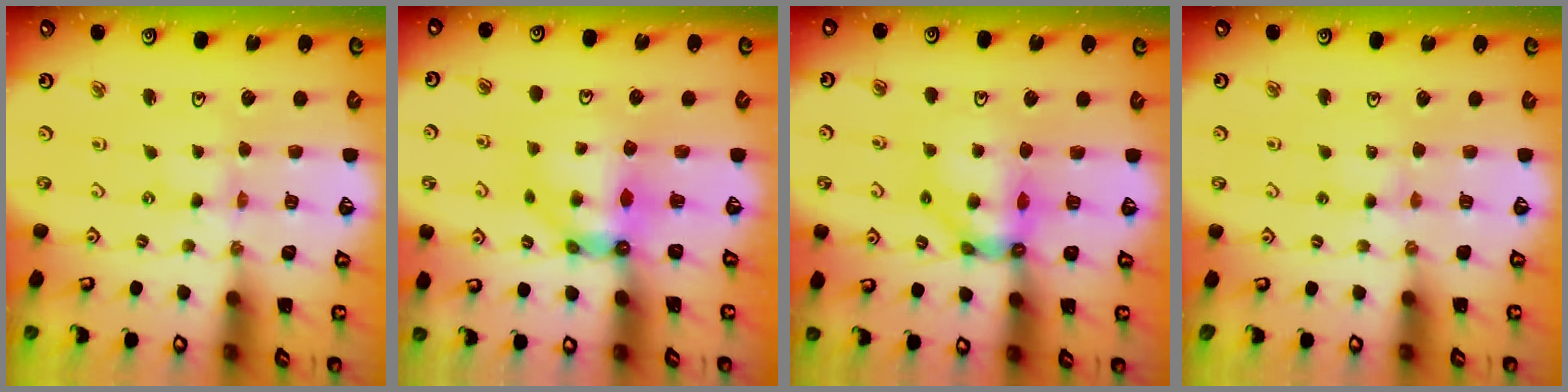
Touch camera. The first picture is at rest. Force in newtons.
{"total": 7.5, "press": 7.5, "slide": 0.9}
{"total": 9.9, "press": 9.8, "slide": 1.0}
{"total": 2.4, "press": 2.4, "slide": 0.3}